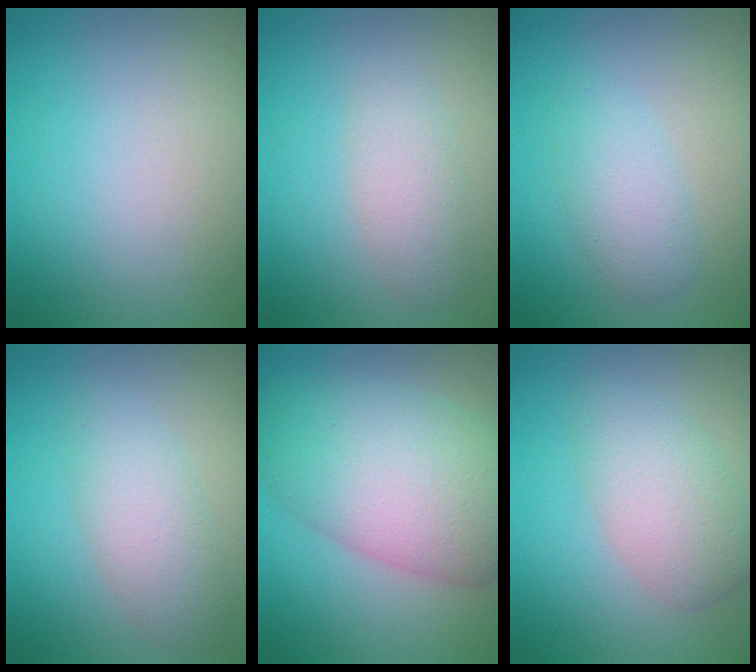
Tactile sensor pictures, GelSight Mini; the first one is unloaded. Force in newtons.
{"total": 2.2, "press": 2.2, "slide": 0.1}
{"total": 2.5, "press": 2.5, "slide": 0.0}
{"total": 3.2, "press": 3.2, "slide": 0.1}
{"total": 10.6, "press": 10.6, "slide": 0.4}
{"total": 4.2, "press": 4.2, "slide": 0.1}